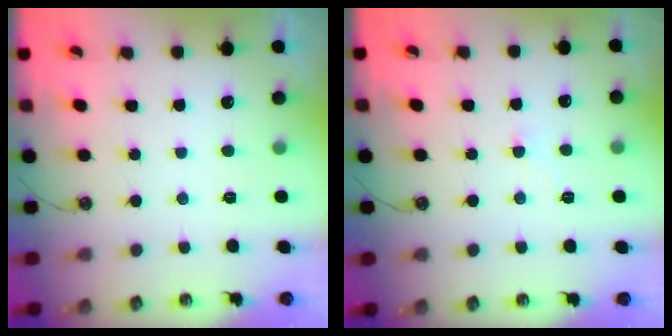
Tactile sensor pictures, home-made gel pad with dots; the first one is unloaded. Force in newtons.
{"total": 1.7, "press": 1.6, "slide": 0.5}